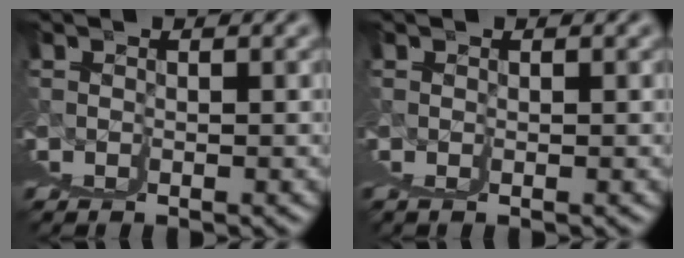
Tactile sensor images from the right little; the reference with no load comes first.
{"total": 0.6, "force": [0.3, -0.4, 0.2], "torque": [0.007, 0.007, 0.003]}